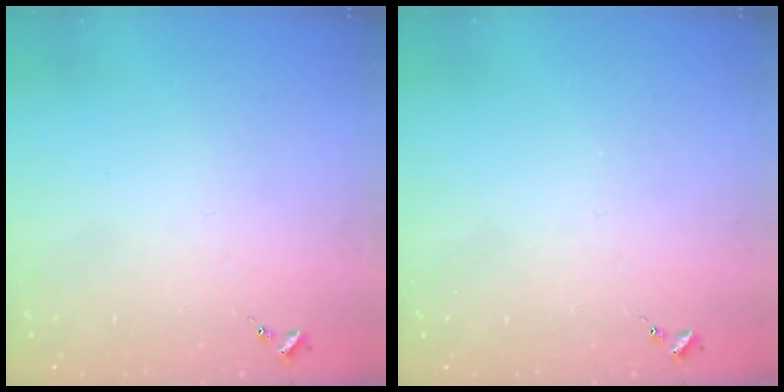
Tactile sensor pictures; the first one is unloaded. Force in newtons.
{"total": 0.0}